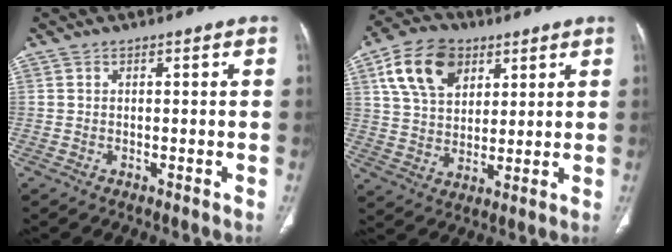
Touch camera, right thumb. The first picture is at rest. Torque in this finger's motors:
{"motor_torque": [-0.44, 0.68, 0.34, 0.41, 0.18]}